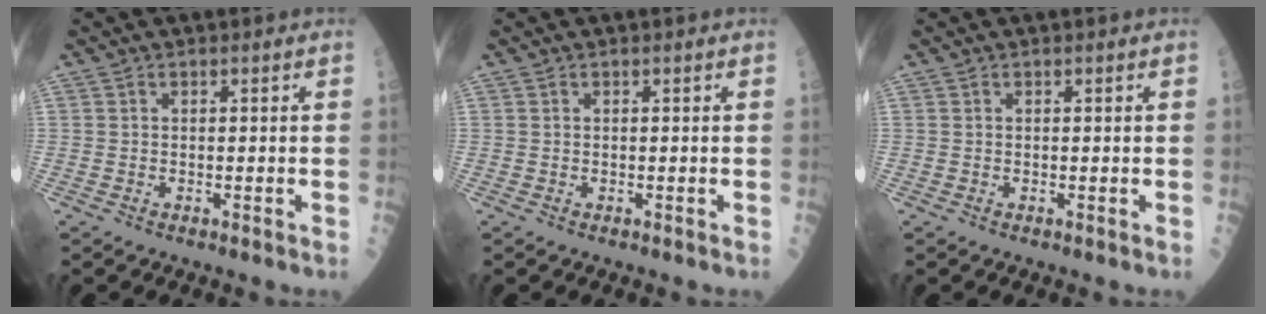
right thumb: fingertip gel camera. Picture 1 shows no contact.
{"total": 0.0}
{"total": 0.0}